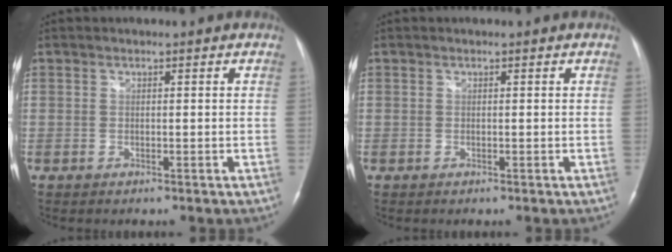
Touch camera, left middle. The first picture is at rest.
{"total": 0.0}